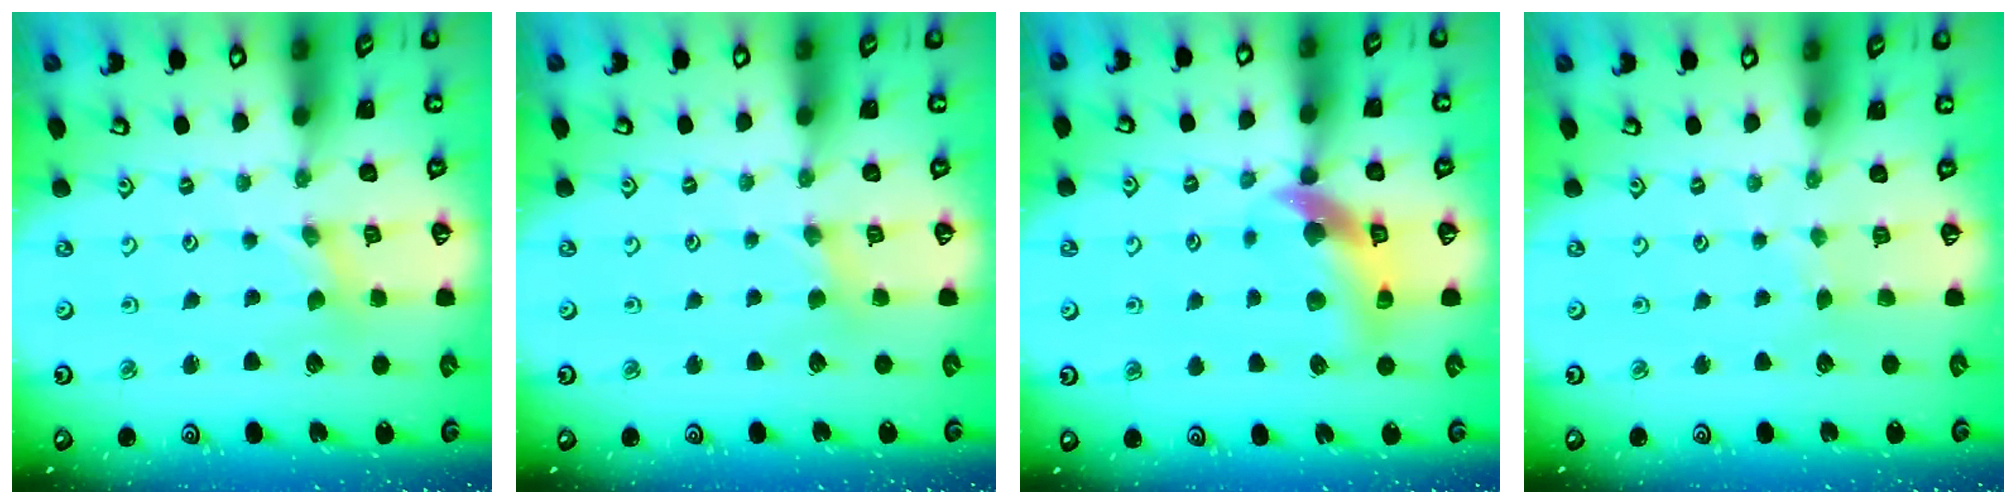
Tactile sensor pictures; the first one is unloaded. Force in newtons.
{"total": 2.1, "press": 2.1, "slide": 0.4}
{"total": 10.8, "press": 10.7, "slide": 1.5}
{"total": 1.1, "press": 1.1, "slide": 0.2}